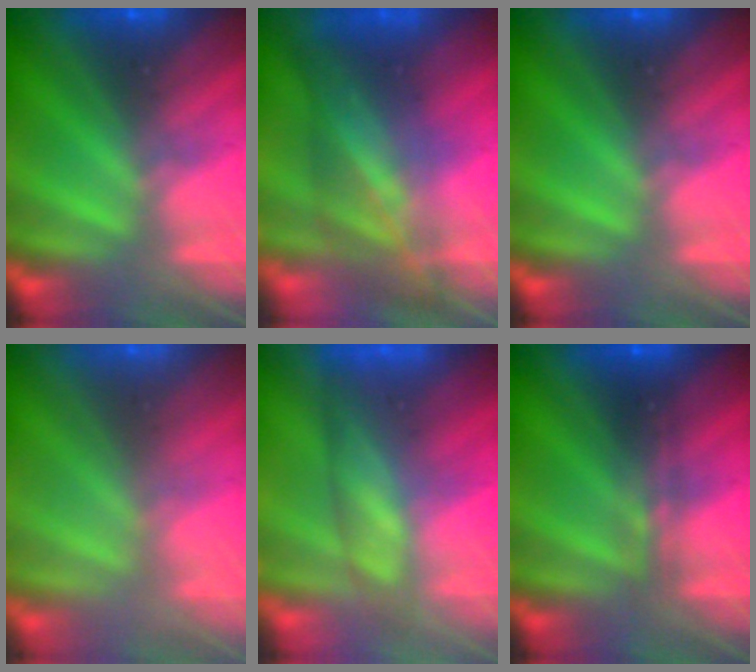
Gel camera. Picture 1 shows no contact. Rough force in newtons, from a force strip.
{"total": 9.0}
{"total": 0.0}
{"total": 2.7}
{"total": 4.3}
{"total": 2.3}